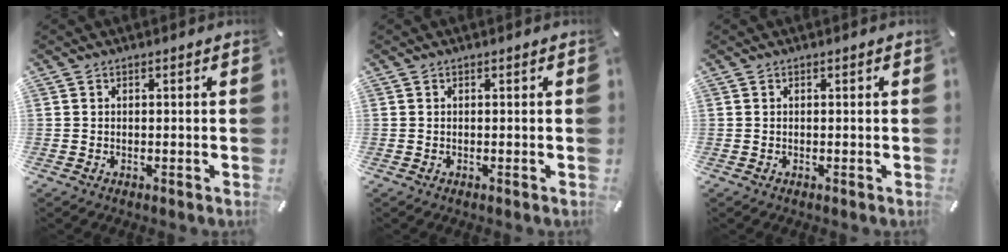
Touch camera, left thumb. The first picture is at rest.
{"total": 0.0}
{"total": 0.0}